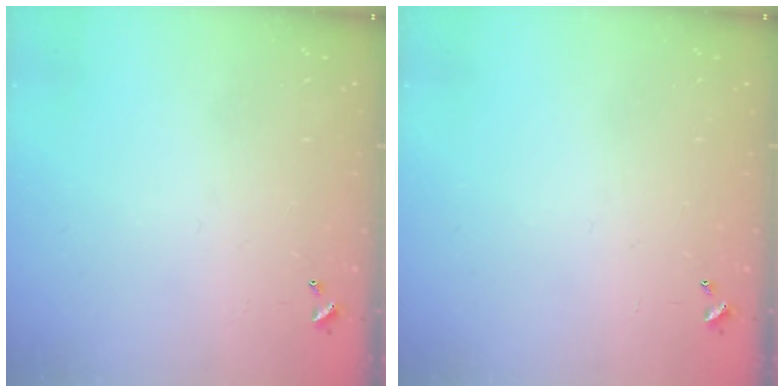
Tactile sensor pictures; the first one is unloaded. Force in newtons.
{"total": 0.0}